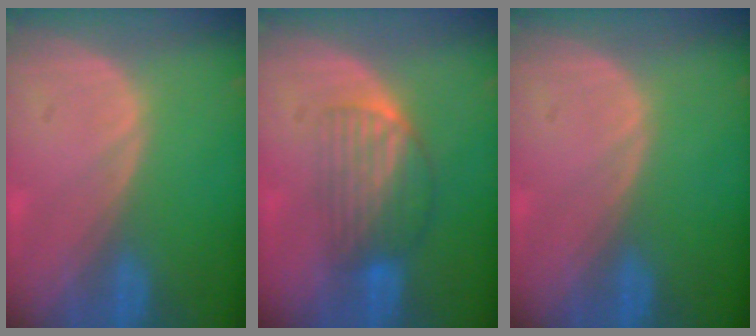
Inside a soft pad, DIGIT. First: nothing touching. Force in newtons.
{"total": 6.8, "press": 6.0, "slide": 3.3}
{"total": 0.0}